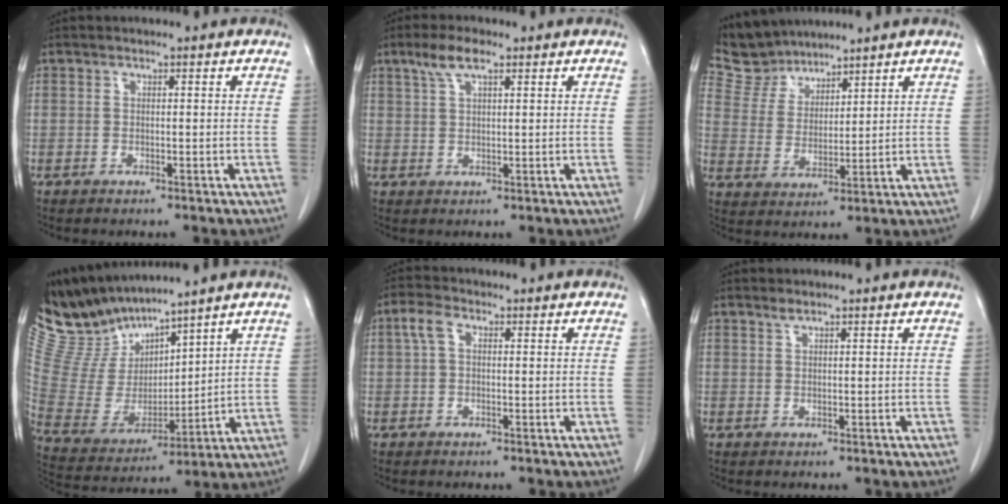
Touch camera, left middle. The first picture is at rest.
{"total": 4.4, "force": [2.7, 1.1, 3.3], "torque": [-0.074, 0.013, 0.055]}
{"total": 7.3, "force": [7.0, 2.2, 0.2], "torque": [-0.016, 0.011, 0.149]}
{"total": 12.2, "force": [11.8, 1.8, 2.3], "torque": [-0.074, 0.003, 0.256]}
{"total": 2.7, "force": [0.6, 1.4, 2.2], "torque": [-0.052, 0.018, 0.014]}
{"total": 0.8, "force": [0.7, 0.0, 0.4], "torque": [-0.012, 0.001, 0.015]}